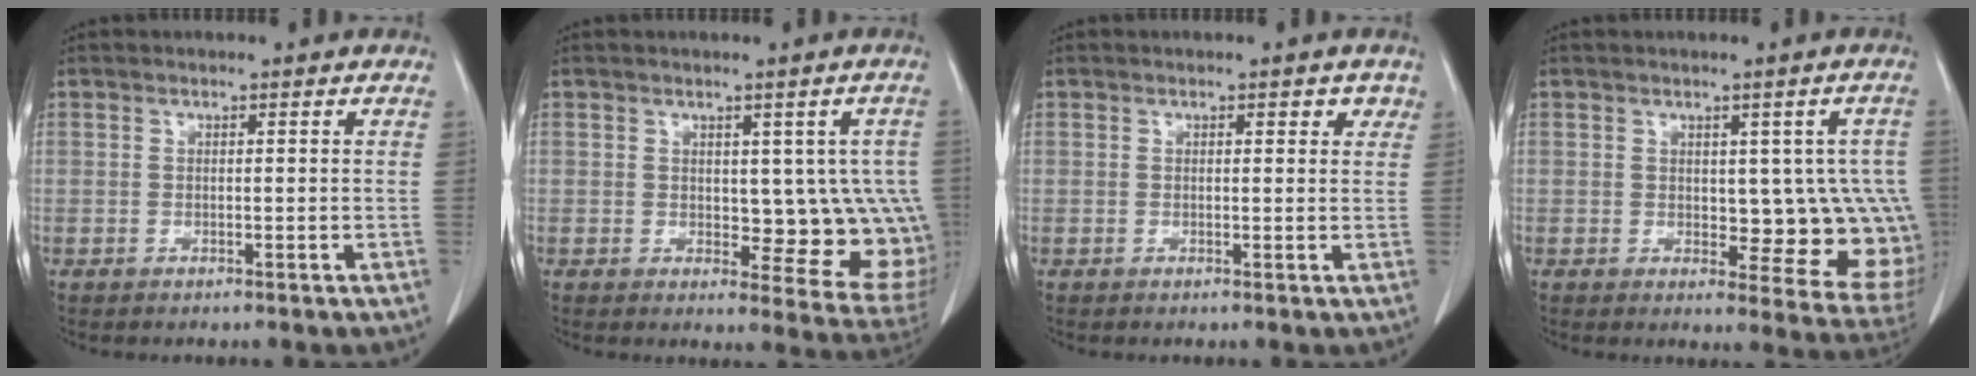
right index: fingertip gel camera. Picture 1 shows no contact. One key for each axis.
{"total": 10.4, "fx": 0.3, "fy": 5.0, "fz": 9.1, "tx": -0.079, "ty": -0.003, "tz": 0.012}
{"total": 1.7, "fx": 0.9, "fy": 0.9, "fz": 1.1, "tx": -0.002, "ty": 0.000, "tz": 0.006}
{"total": 10.8, "fx": 0.0, "fy": 5.0, "fz": 9.6, "tx": -0.086, "ty": 0.000, "tz": 0.009}